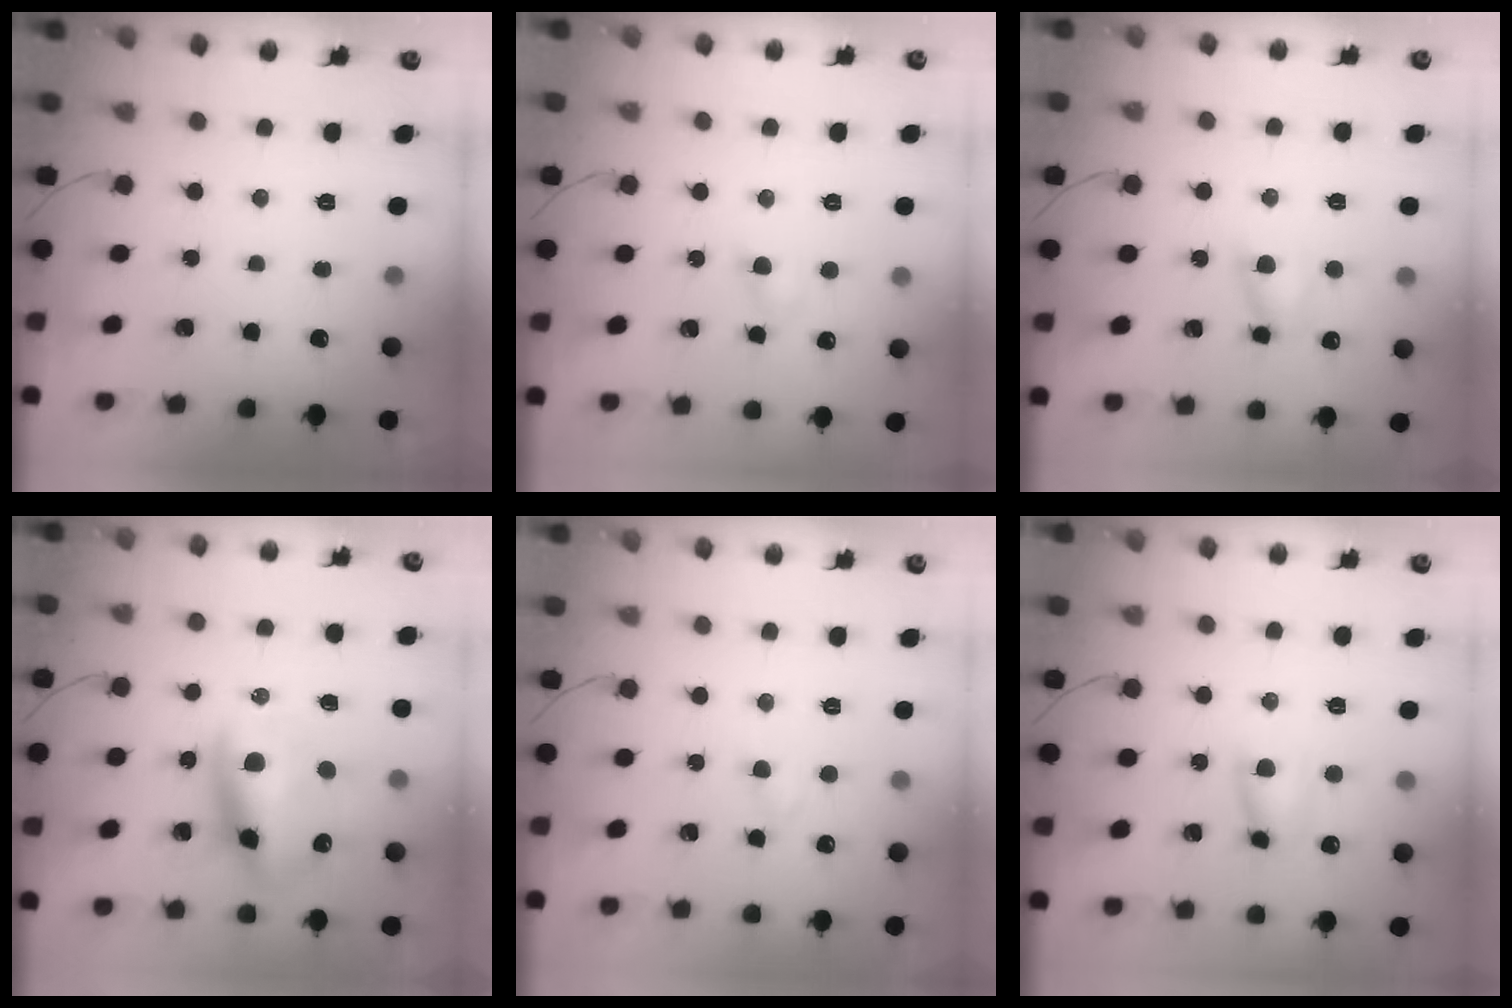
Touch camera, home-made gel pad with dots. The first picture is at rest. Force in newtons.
{"total": 3.3, "press": 3.1, "slide": 1.1}
{"total": 5.9, "press": 5.8, "slide": 1.3}
{"total": 13.0, "press": 12.7, "slide": 3.0}
{"total": 2.6, "press": 2.4, "slide": 1.0}
{"total": 6.9, "press": 6.9, "slide": 0.0}